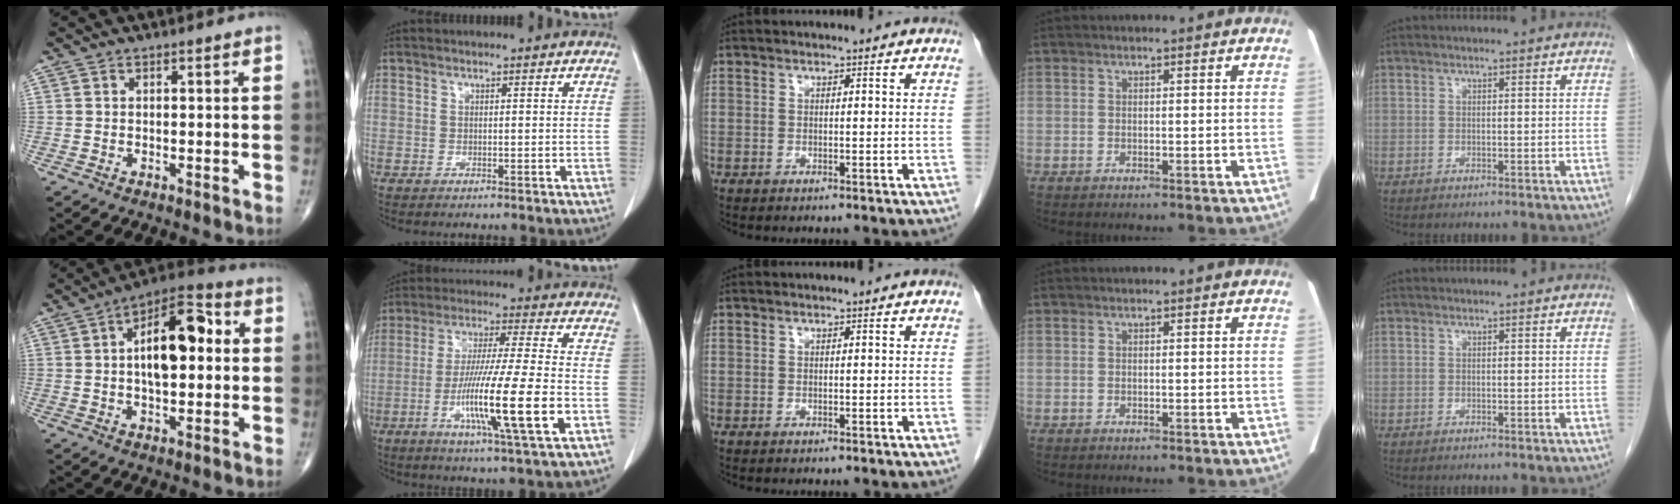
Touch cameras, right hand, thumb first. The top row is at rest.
{"thumb": {"total": 14.8, "force": [2.0, 7.2, 12.8], "torque": [-0.182, 0.023, 0.024]}, "index": {"total": 15.3, "force": [-4.6, -0.3, 14.6], "torque": [-0.273, -0.021, -0.085]}}